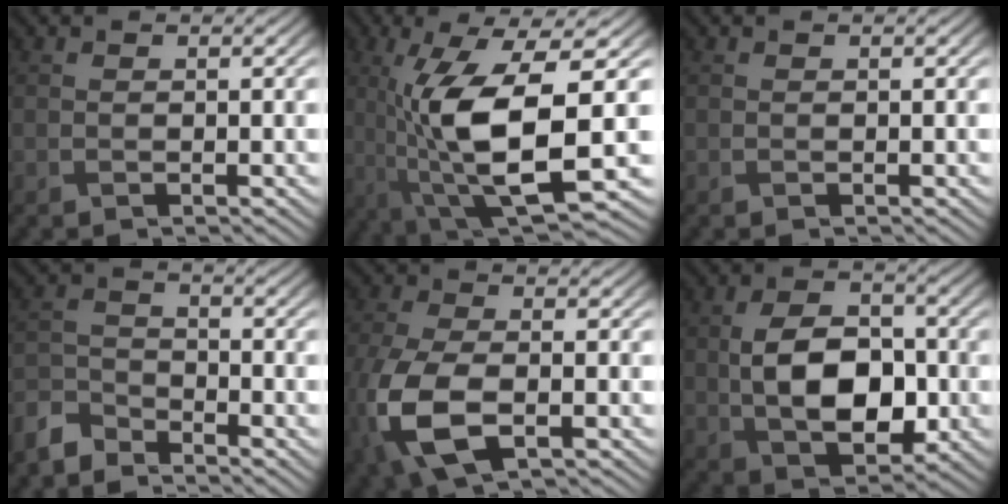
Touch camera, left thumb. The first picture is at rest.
{"total": 12.9, "force": [-0.9, 3.9, 12.2], "torque": [-0.246, -0.010, -0.012]}
{"total": 0.0}
{"total": 5.0, "force": [-4.6, 1.5, 1.2], "torque": [-0.030, -0.009, -0.110]}
{"total": 11.6, "force": [-3.4, 6.7, 8.9], "torque": [-0.259, -0.048, -0.048]}
{"total": 10.3, "force": [-1.0, 6.4, 7.9], "torque": [-0.158, -0.005, -0.018]}